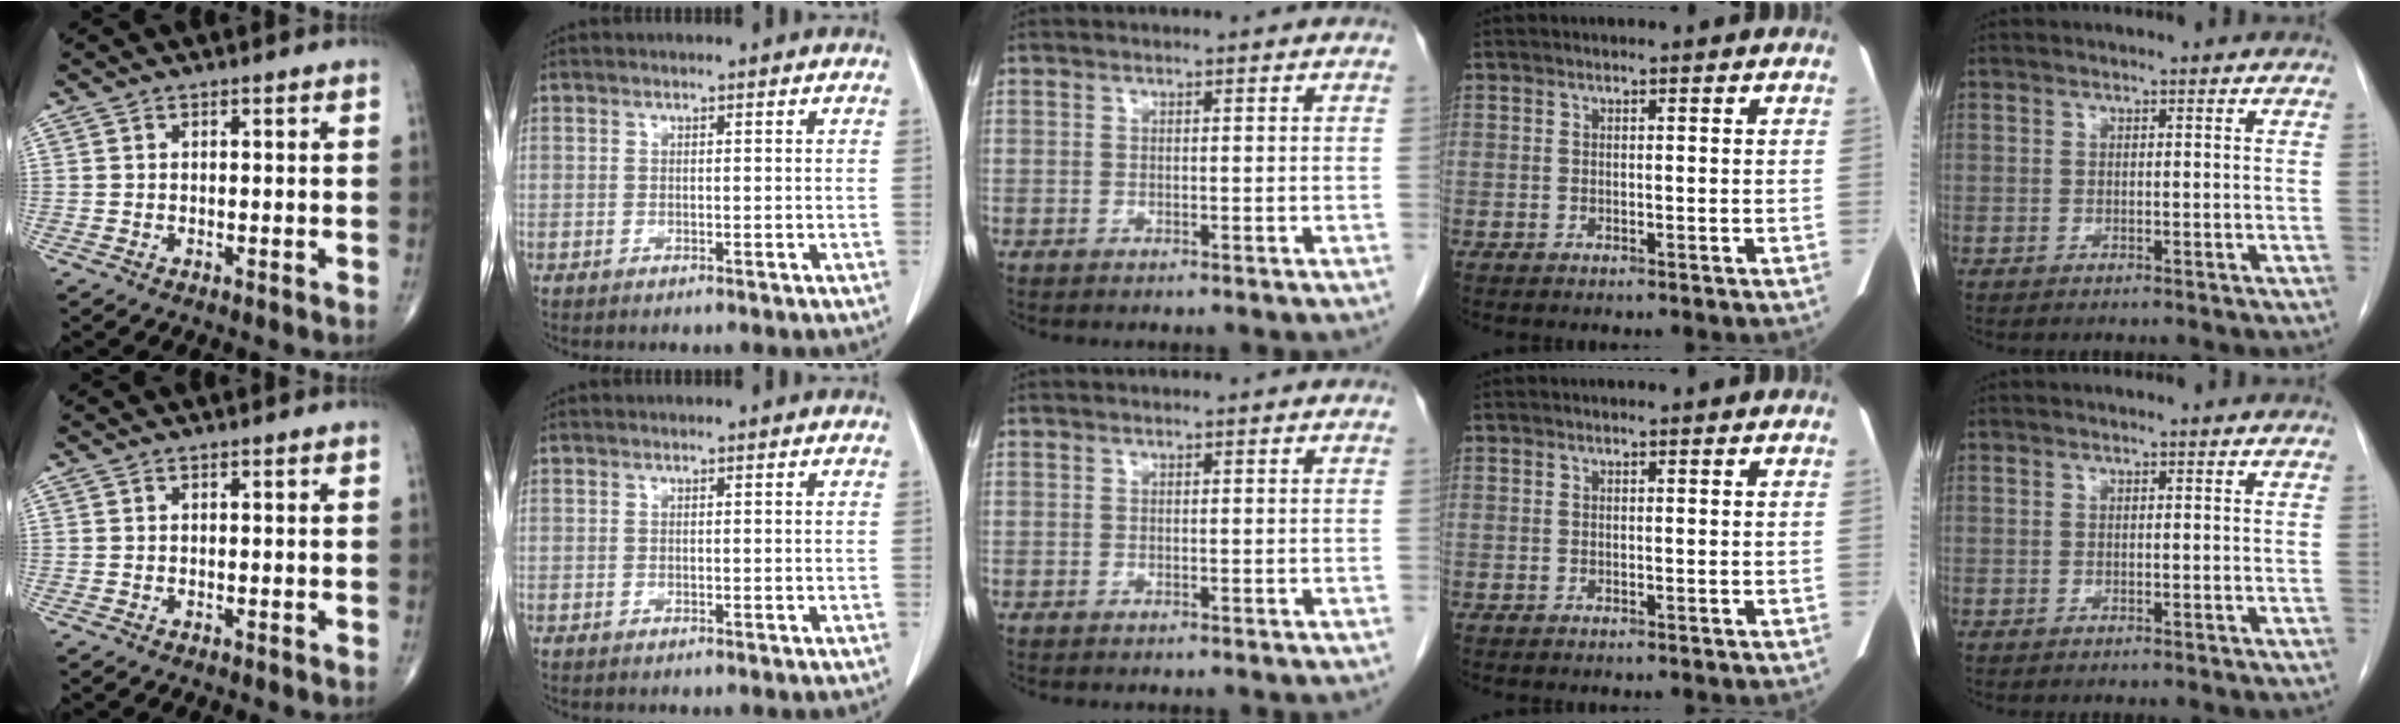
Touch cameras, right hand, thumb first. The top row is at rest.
{}